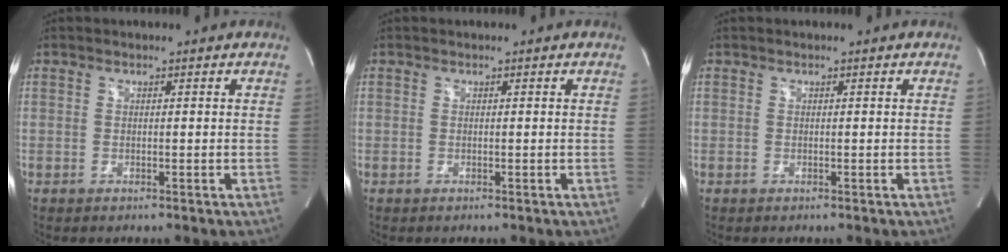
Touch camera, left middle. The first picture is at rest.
{"total": 0.0}
{"total": 0.0}